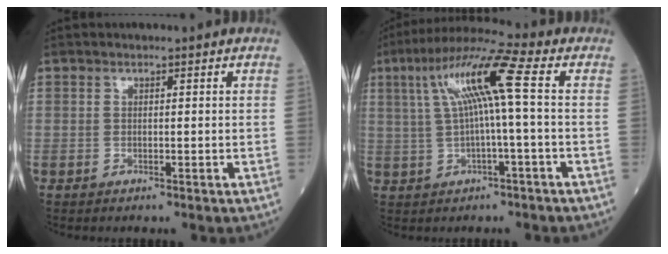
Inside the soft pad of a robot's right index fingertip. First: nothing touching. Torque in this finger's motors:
{"motor_torque": [1.53, 0.46, 0.72, 0.21]}